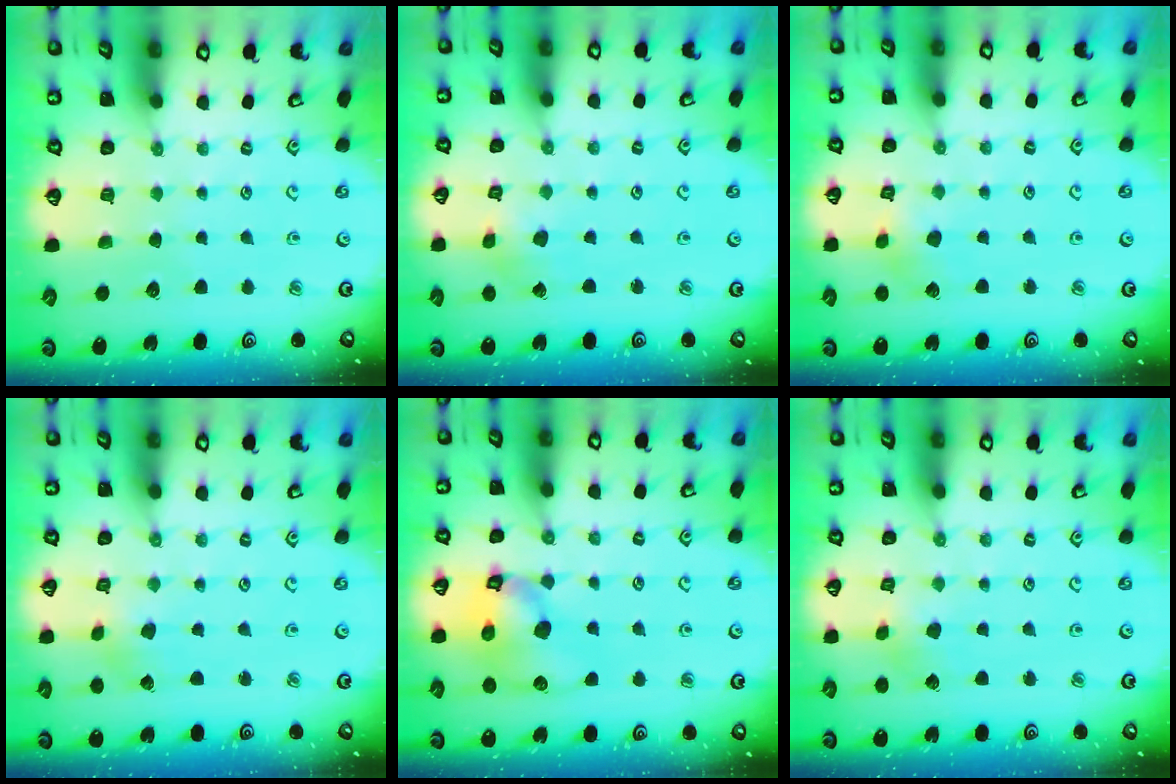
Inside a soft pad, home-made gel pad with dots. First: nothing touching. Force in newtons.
{"total": 2.4, "press": 2.4, "slide": 0.3}
{"total": 4.5, "press": 4.5, "slide": 0.3}
{"total": 1.9, "press": 1.9, "slide": 0.2}
{"total": 13.1, "press": 13.0, "slide": 1.8}
{"total": 3.1, "press": 3.0, "slide": 0.6}